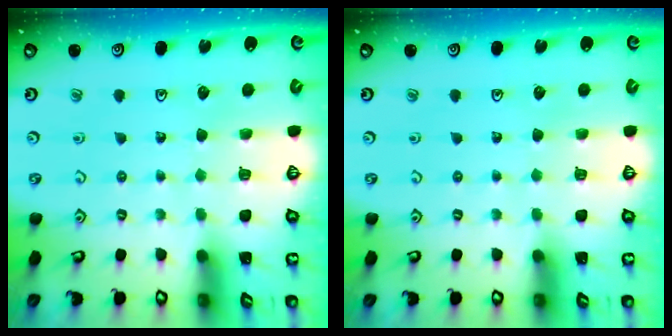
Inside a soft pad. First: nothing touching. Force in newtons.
{"total": 0.0}